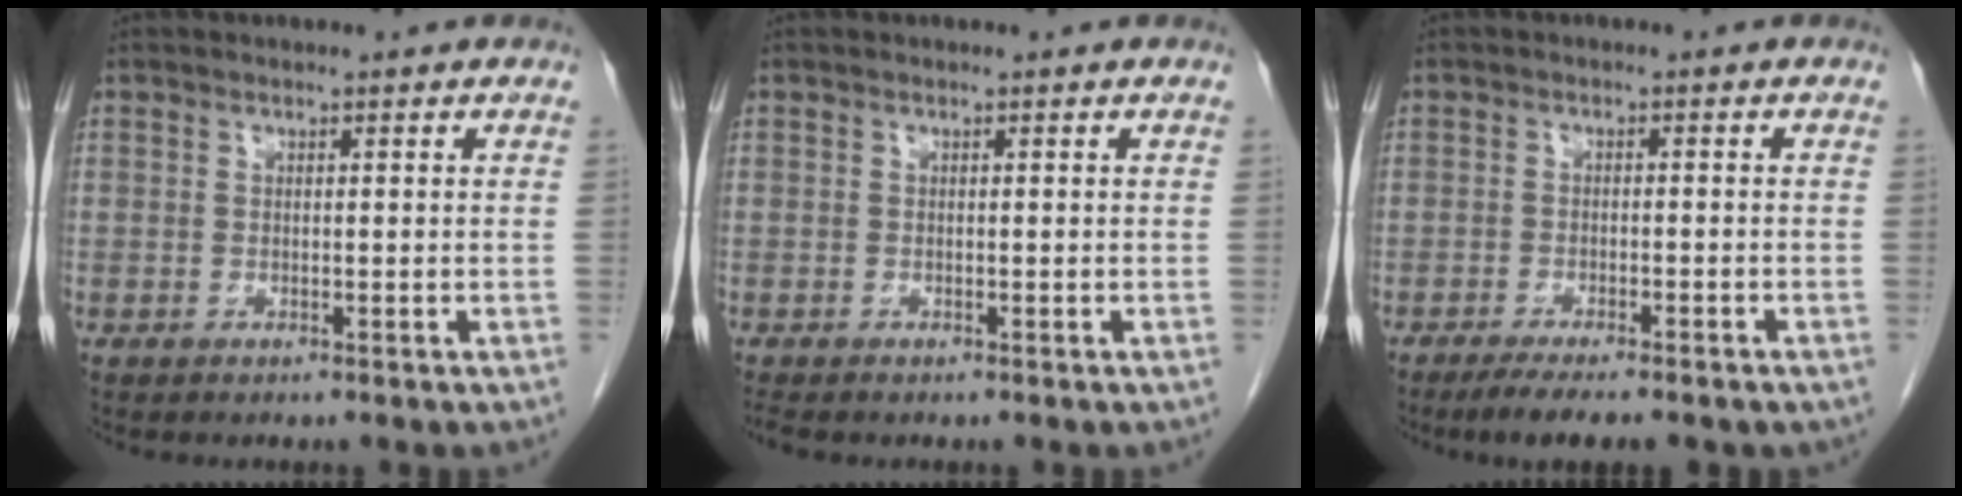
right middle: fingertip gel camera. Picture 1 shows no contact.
{"total": 0.7, "force": [-0.6, 0.0, 0.2], "torque": [-0.004, -0.002, -0.012]}
{"total": 8.4, "force": [-6.6, 1.9, 4.8], "torque": [-0.064, -0.011, -0.090]}